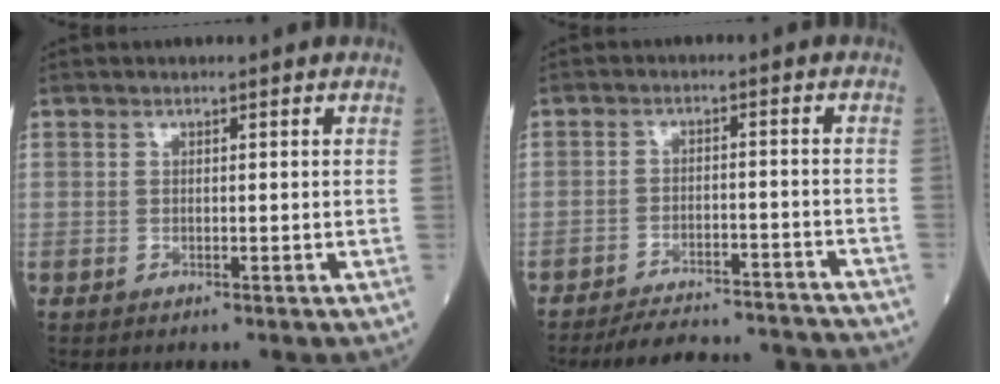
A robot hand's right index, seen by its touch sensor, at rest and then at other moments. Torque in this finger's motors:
{"motor_torque": [-1.07, -0.69, -0.40, -0.21]}